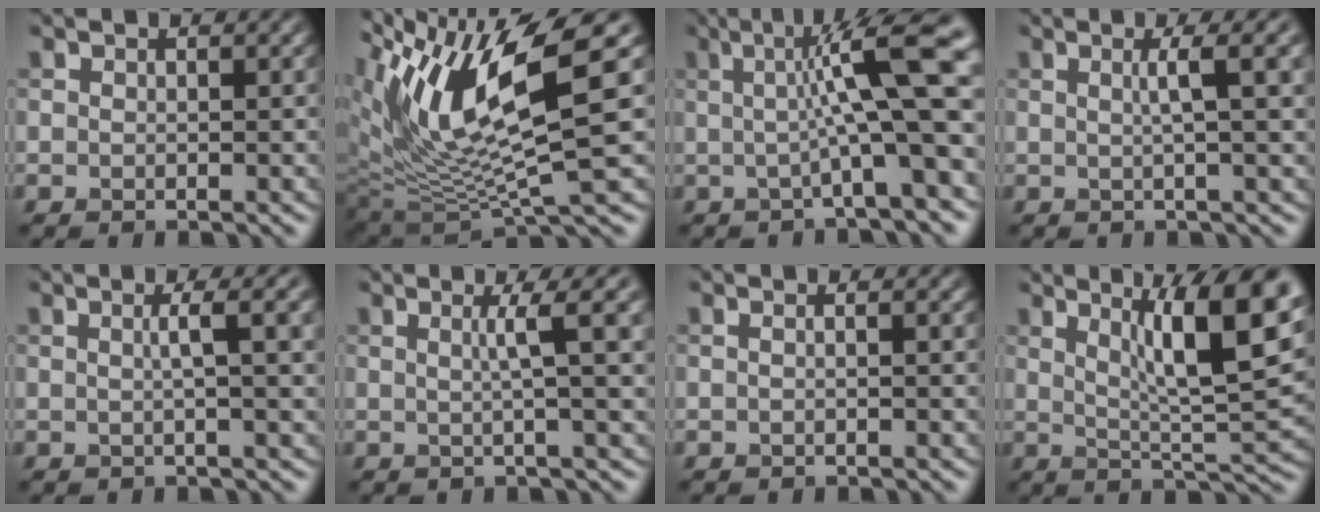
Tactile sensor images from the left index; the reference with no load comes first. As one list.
[{"total": 11.2, "force": [4.8, 2.8, 9.8], "torque": [-0.181, -0.004, 0.101]}, {"total": 11.0, "force": [1.4, 1.9, 10.8], "torque": [-0.139, 0.014, 0.017]}, {"total": 4.4, "force": [0.9, 0.9, 4.2], "torque": [-0.052, 0.013, 0.009]}, {"total": 4.1, "force": [0.6, 1.0, 3.9], "torque": [-0.044, 0.012, 0.005]}, {"total": 4.5, "force": [1.0, 0.7, 4.3], "torque": [-0.057, 0.012, 0.011]}, {"total": 1.4, "force": [0.2, 0.7, 1.2], "torque": [-0.009, -0.006, -0.012]}, {"total": 10.6, "force": [3.8, 2.3, 9.6], "torque": [-0.127, 0.002, 0.062]}]